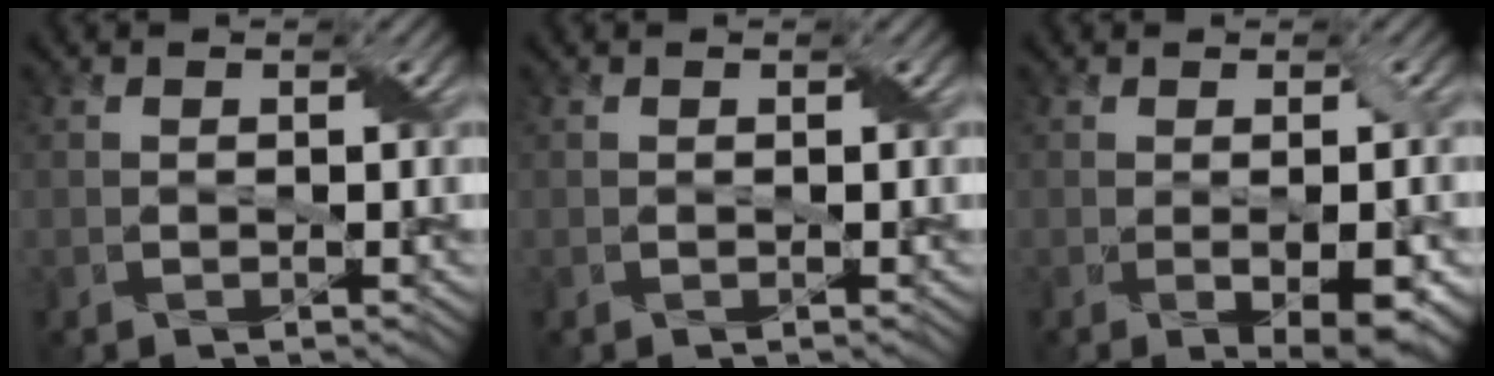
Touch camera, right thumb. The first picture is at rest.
{"total": 0.0}
{"total": 5.0, "force": [-1.2, 1.5, 4.7], "torque": [-0.073, -0.013, -0.006]}